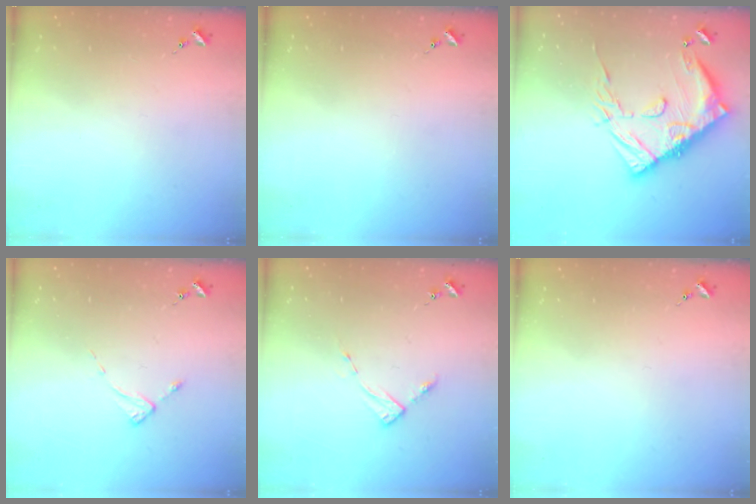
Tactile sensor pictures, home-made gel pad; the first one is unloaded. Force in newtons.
{"total": 0.0}
{"total": 19.6, "press": 19.5, "slide": 2.0}
{"total": 2.6, "press": 2.6, "slide": 0.2}
{"total": 2.8, "press": 2.8, "slide": 0.4}
{"total": 0.0}